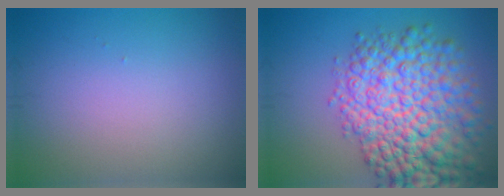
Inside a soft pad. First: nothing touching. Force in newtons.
{"total": 10.9, "press": 10.9, "slide": 0.3}